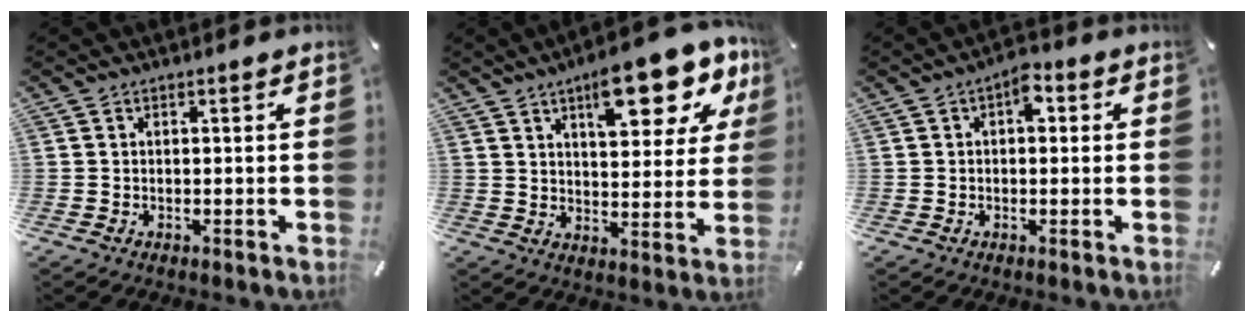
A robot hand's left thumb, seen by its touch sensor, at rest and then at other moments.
{"total": 16.5, "force": [9.7, 6.8, 11.6], "torque": [-0.145, -0.054, 0.155]}
{"total": 4.2, "force": [0.7, 2.5, 3.4], "torque": [-0.045, 0.005, 0.005]}